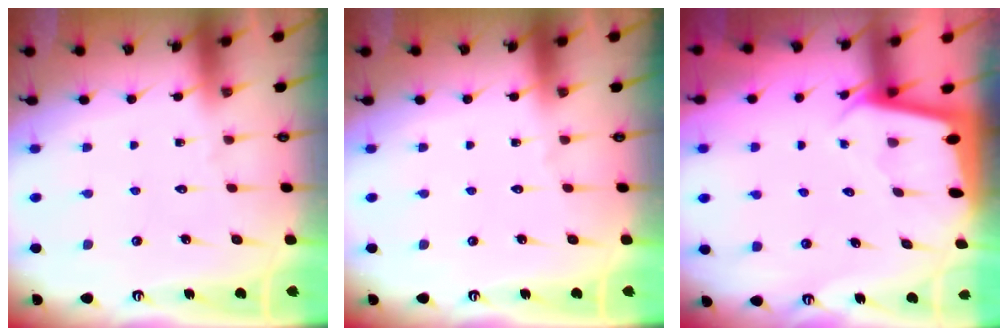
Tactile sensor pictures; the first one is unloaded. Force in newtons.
{"total": 0.0}
{"total": 1.9, "press": 1.9, "slide": 0.1}